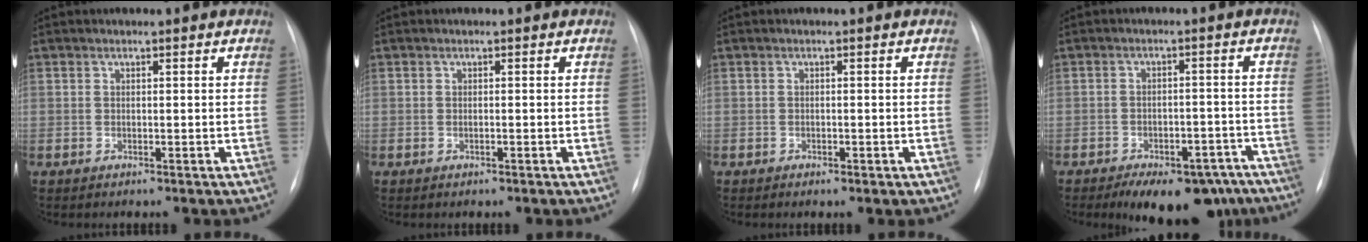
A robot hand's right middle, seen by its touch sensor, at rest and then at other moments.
{"total": 0.0}
{"total": 1.1, "force": [-0.6, 0.5, 0.7], "torque": [-0.011, 0.000, -0.005]}
{"total": 14.0, "force": [-10.4, 6.7, 6.5], "torque": [-0.082, 0.018, -0.133]}